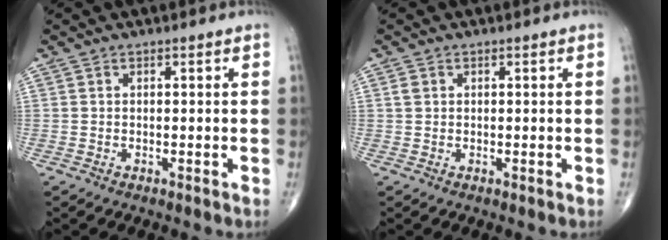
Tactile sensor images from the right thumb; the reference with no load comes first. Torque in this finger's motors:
{"motor_torque": [0.22, -0.04, 0.15, 0.05, -0.07]}